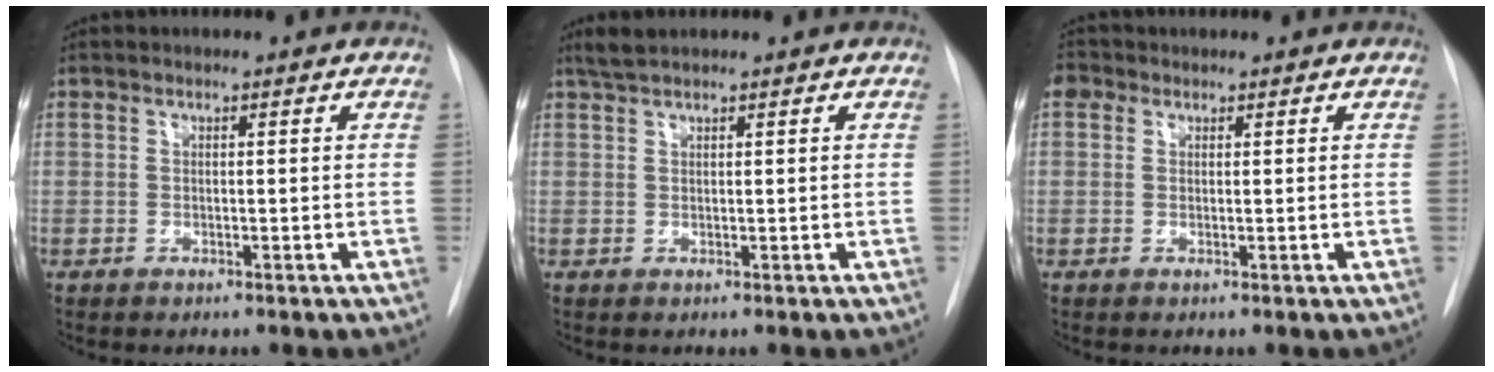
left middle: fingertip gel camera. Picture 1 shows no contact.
{"total": 2.0, "force": [1.8, 0.1, 0.9], "torque": [-0.022, 0.009, 0.037]}
{"total": 2.0, "force": [1.0, 1.6, 0.5], "torque": [-0.008, 0.011, 0.015]}